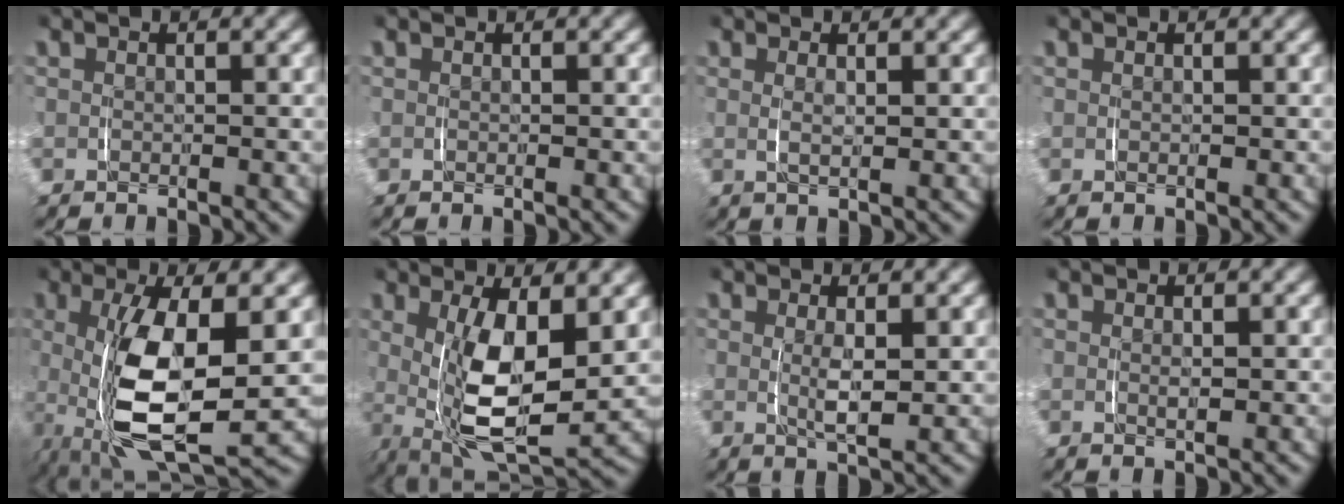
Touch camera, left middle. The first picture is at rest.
{"total": 0.0}
{"total": 1.5, "force": [0.6, 0.1, 1.4], "torque": [-0.027, -0.005, 0.015]}
{"total": 0.0}
{"total": 9.9, "force": [-0.4, 4.4, 8.9], "torque": [-0.198, -0.032, 0.012]}
{"total": 8.7, "force": [-0.2, 4.1, 7.7], "torque": [-0.156, -0.032, 0.013]}
{"total": 2.4, "force": [0.4, 0.4, 2.4], "torque": [-0.046, -0.009, 0.013]}
{"total": 0.7, "force": [0.3, 0.0, 0.6], "torque": [-0.012, -0.003, 0.008]}